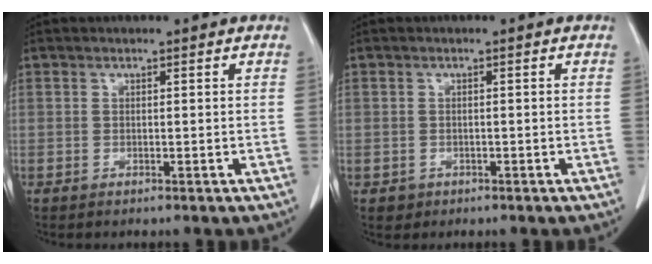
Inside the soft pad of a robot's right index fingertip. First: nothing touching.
{"total": 1.8, "force": [-0.7, 1.6, 0.0], "torque": [0.000, 0.007, -0.007]}